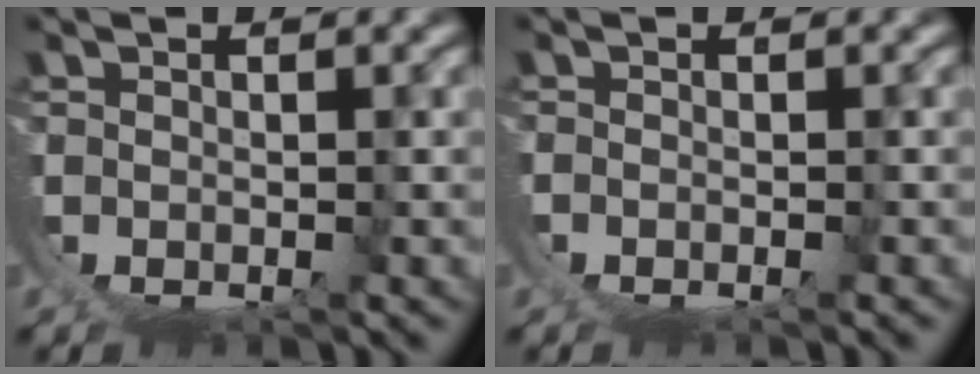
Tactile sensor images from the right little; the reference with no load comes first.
{"total": 0.6, "force": [-0.5, -0.3, 0.1], "torque": [0.001, 0.002, -0.008]}